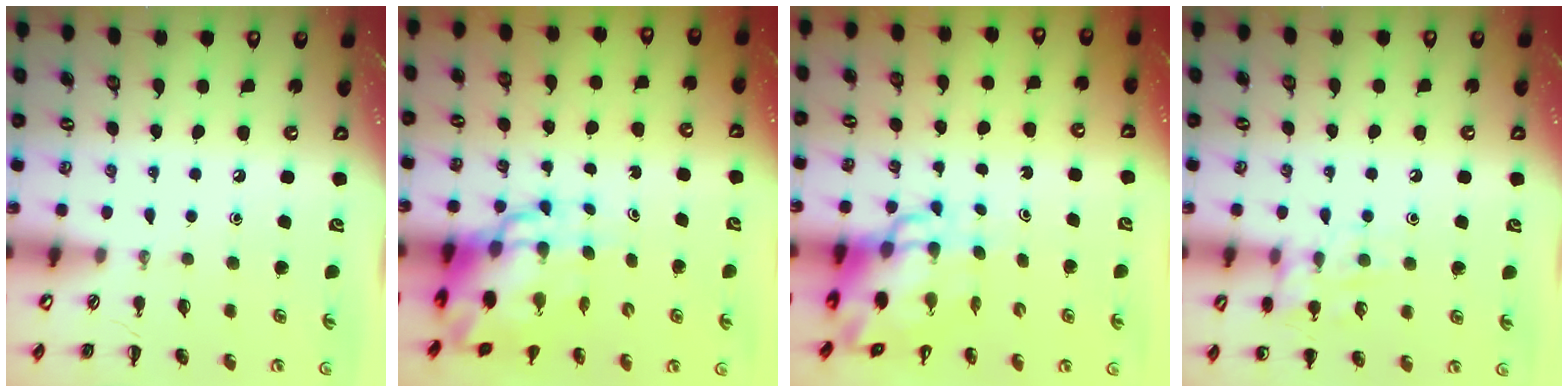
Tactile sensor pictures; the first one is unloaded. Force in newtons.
{"total": 11.1, "press": 10.8, "slide": 2.9}
{"total": 9.4, "press": 9.0, "slide": 2.8}
{"total": 10.9, "press": 10.8, "slide": 1.2}